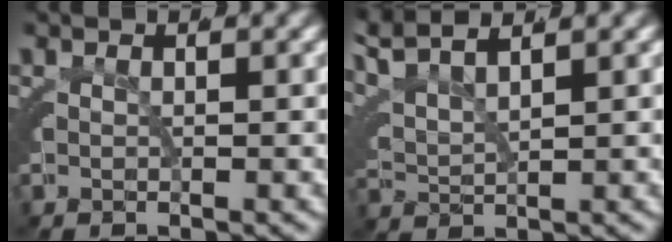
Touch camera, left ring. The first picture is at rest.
{"total": 6.7, "force": [3.8, 4.7, 2.8], "torque": [-0.099, 0.010, 0.050]}